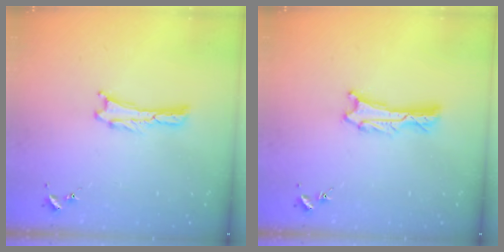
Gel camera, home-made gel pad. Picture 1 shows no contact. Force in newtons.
{"total": 1.2, "press": 1.2, "slide": 0.1}